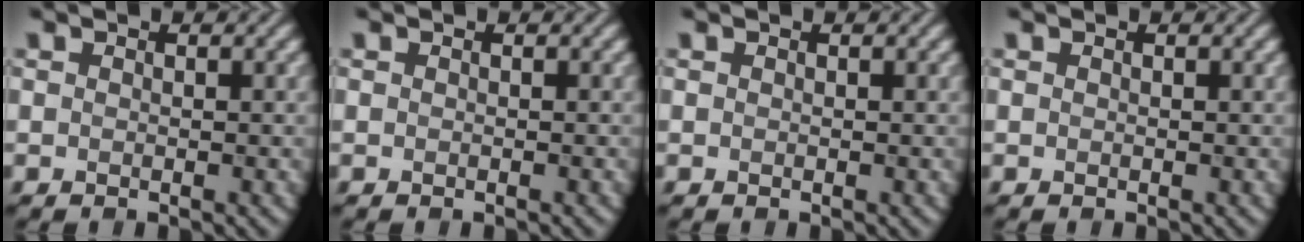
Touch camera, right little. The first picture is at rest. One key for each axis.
{"total": 0.0}
{"total": 0.0}
{"total": 0.0}